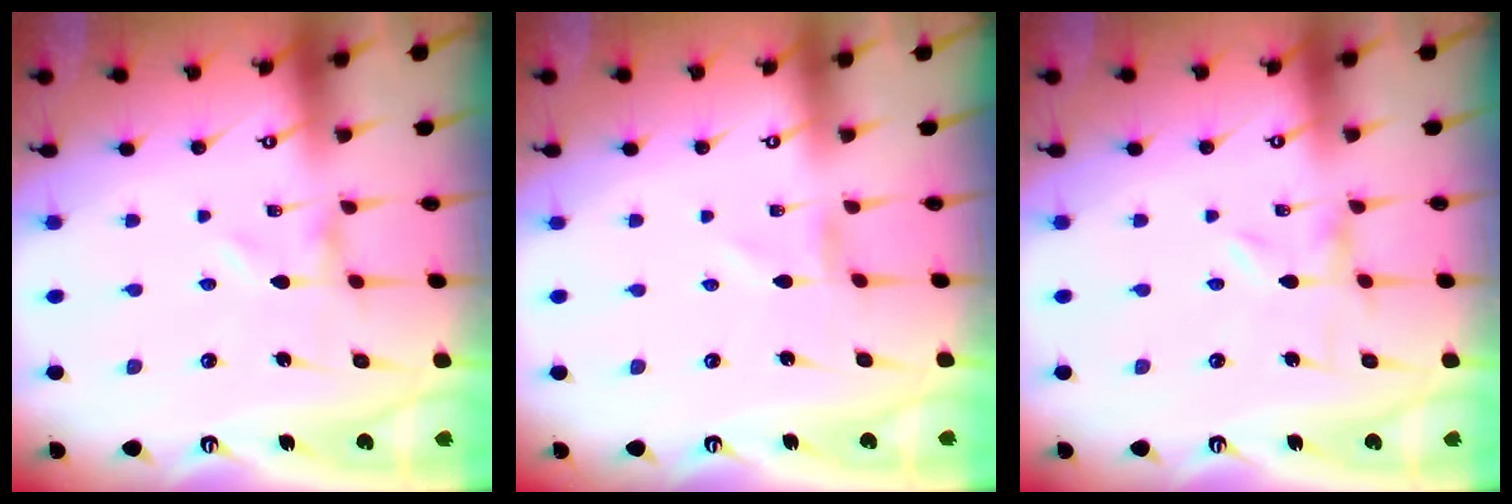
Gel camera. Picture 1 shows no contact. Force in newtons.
{"total": 0.7, "press": 0.7, "slide": 0.2}
{"total": 0.0}